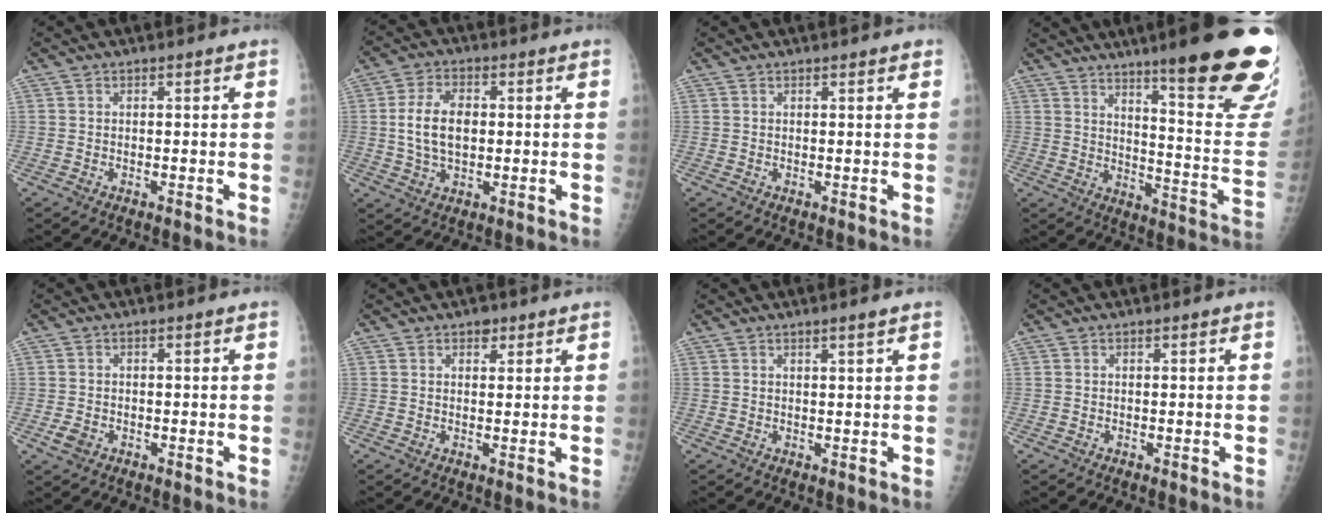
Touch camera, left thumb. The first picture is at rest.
{"total": 8.5, "force": [0.4, 5.3, 6.6], "torque": [-0.121, 0.005, 0.009]}
{"total": 1.1, "force": [0.7, 0.1, 0.8], "torque": [-0.009, -0.002, 0.008]}
{"total": 25.6, "force": [16.8, 3.1, 19.0], "torque": [-0.213, -0.098, 0.230]}
{"total": 2.1, "force": [-0.9, 1.6, 1.1], "torque": [-0.022, 0.001, -0.014]}
{"total": 1.7, "force": [1.1, 1.0, 0.8], "torque": [0.003, -0.004, 0.012]}
{"total": 1.5, "force": [1.0, -0.3, 1.1], "torque": [-0.019, -0.007, 0.018]}
{"total": 0.0}